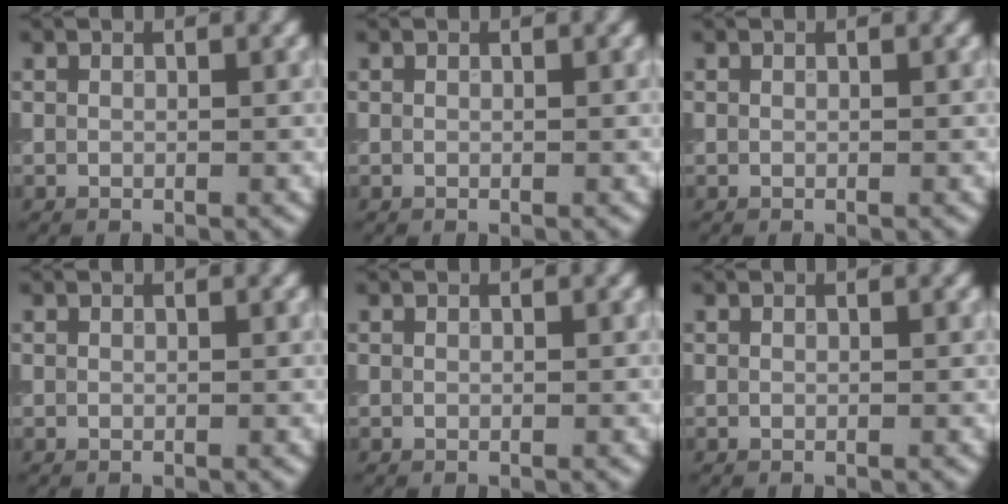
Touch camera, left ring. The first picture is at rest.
{"total": 0.0}
{"total": 0.0}
{"total": 0.0}
{"total": 0.0}
{"total": 0.0}